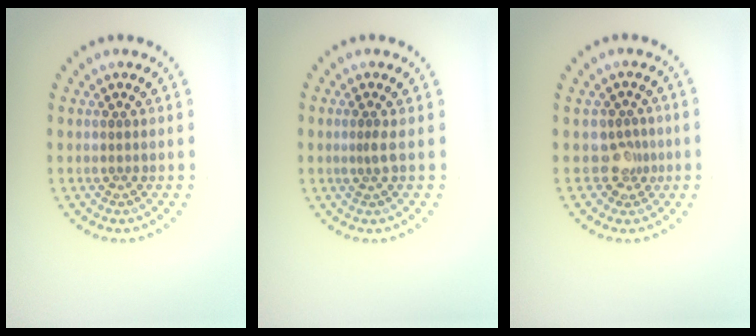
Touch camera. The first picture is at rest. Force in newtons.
{"total": 0.7, "press": 0.4, "slide": 0.6}
{"total": 2.1, "press": 1.6, "slide": 1.3}